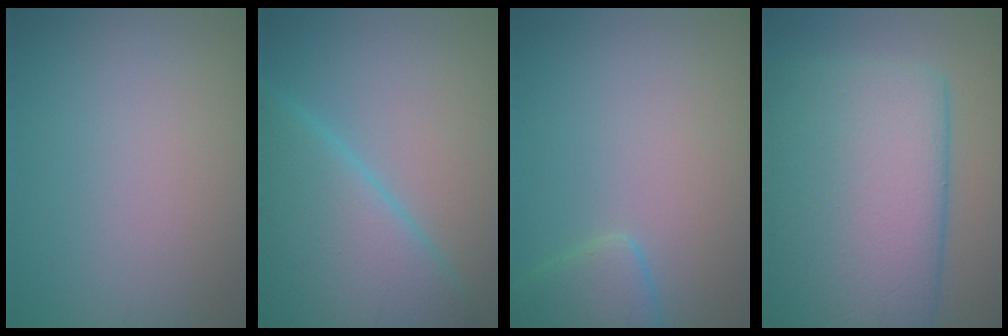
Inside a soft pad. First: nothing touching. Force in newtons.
{"total": 9.9, "press": 9.8, "slide": 0.7}
{"total": 2.9, "press": 2.9, "slide": 0.1}
{"total": 14.8, "press": 14.8, "slide": 0.4}